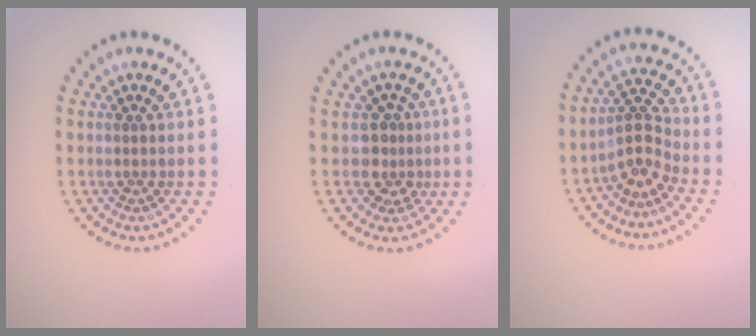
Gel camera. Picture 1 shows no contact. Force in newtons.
{"total": 2.4, "press": 1.8, "slide": 1.7}
{"total": 2.9, "press": 2.1, "slide": 2.0}